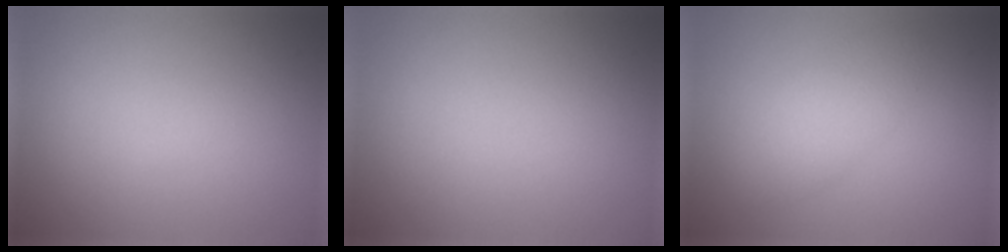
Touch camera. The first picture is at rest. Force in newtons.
{"total": 0.0}
{"total": 3.0, "press": 3.0, "slide": 0.0}